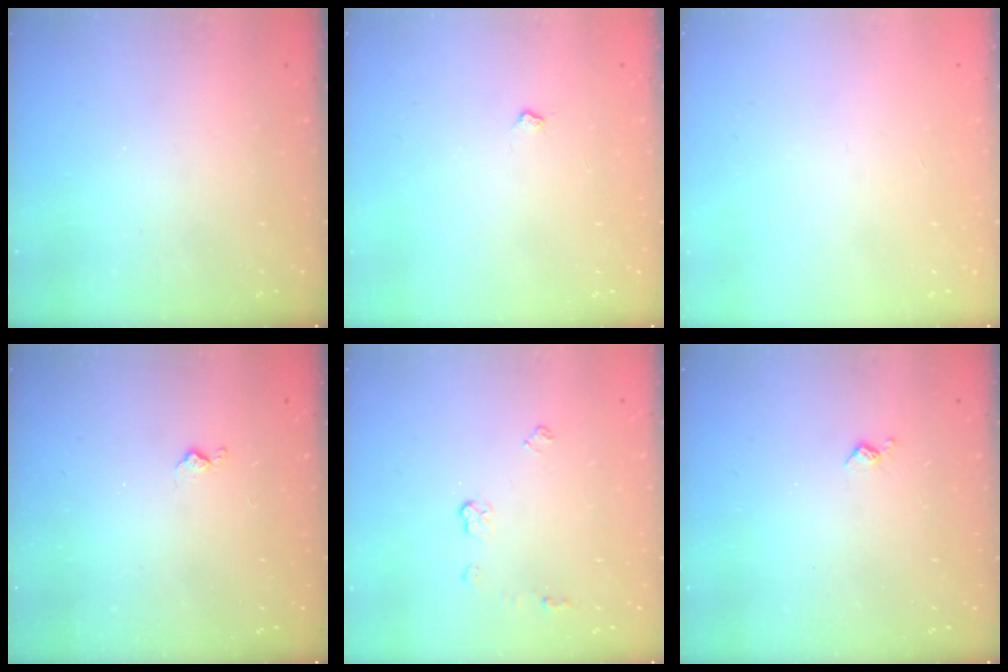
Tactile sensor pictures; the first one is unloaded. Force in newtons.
{"total": 3.1, "press": 3.0, "slide": 0.5}
{"total": 0.0}
{"total": 3.6, "press": 3.6, "slide": 0.5}
{"total": 4.0, "press": 4.0, "slide": 0.7}
{"total": 3.9, "press": 3.9, "slide": 0.8}